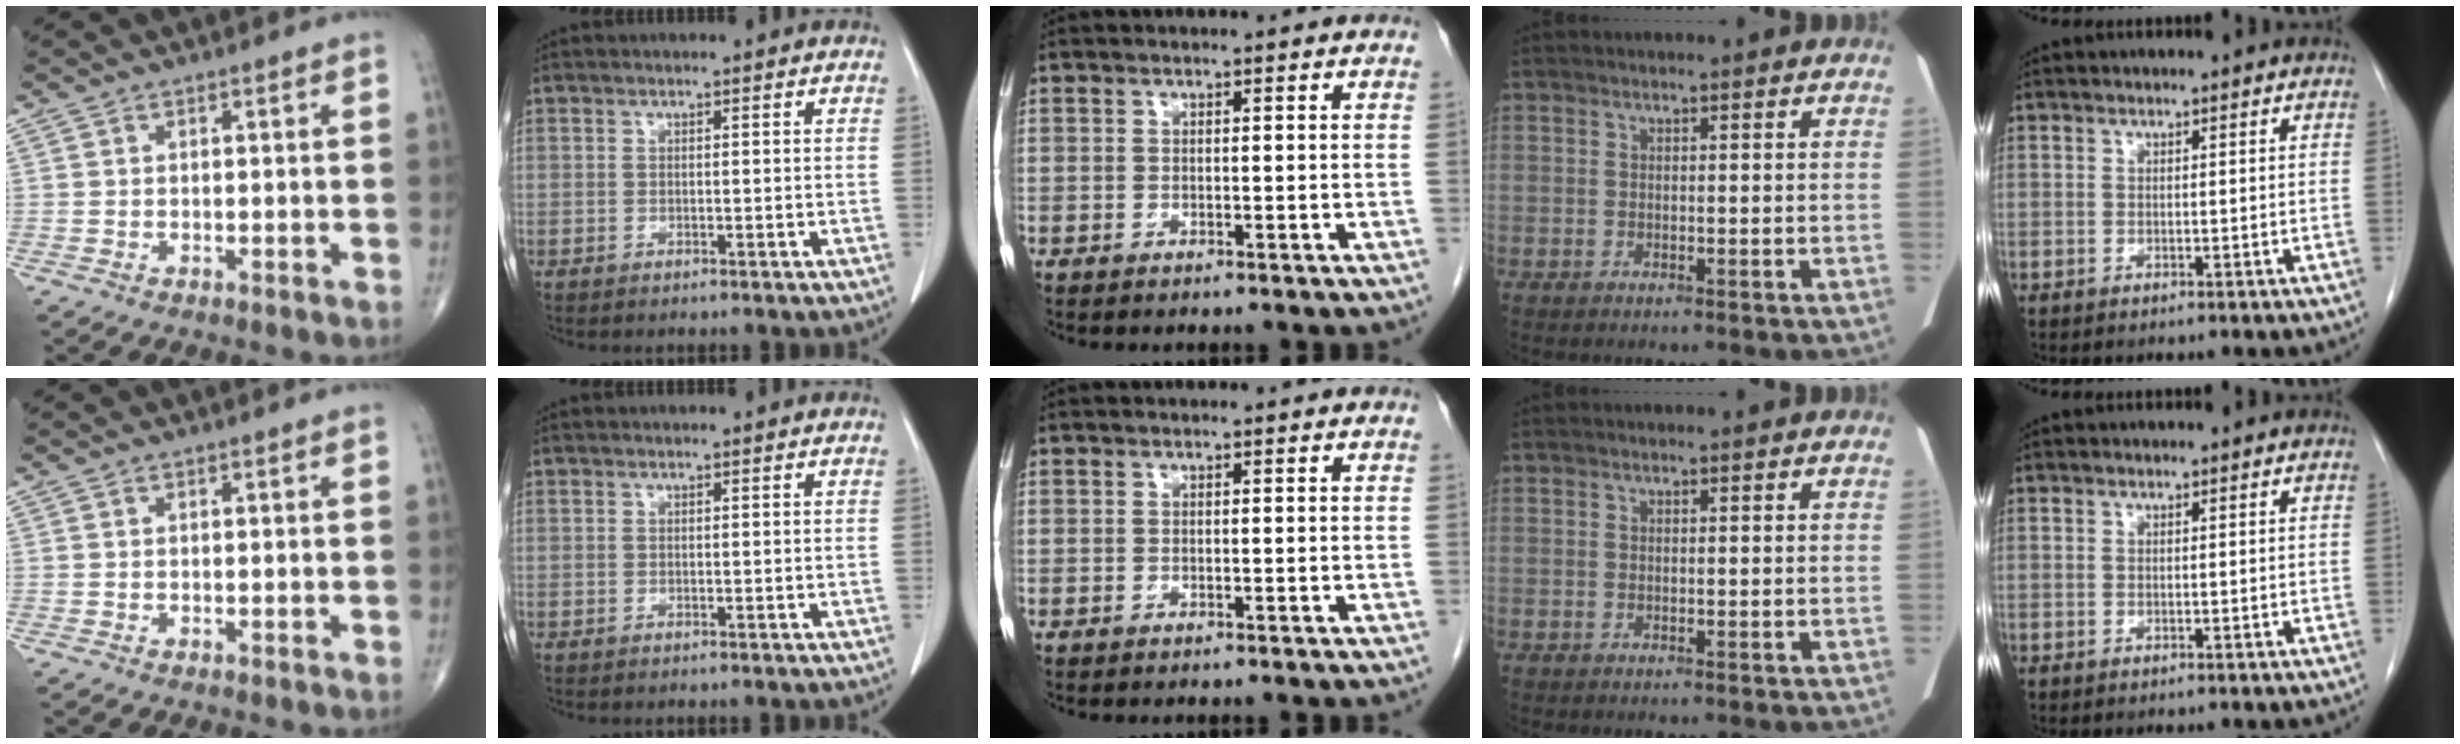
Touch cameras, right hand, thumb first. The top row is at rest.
{}